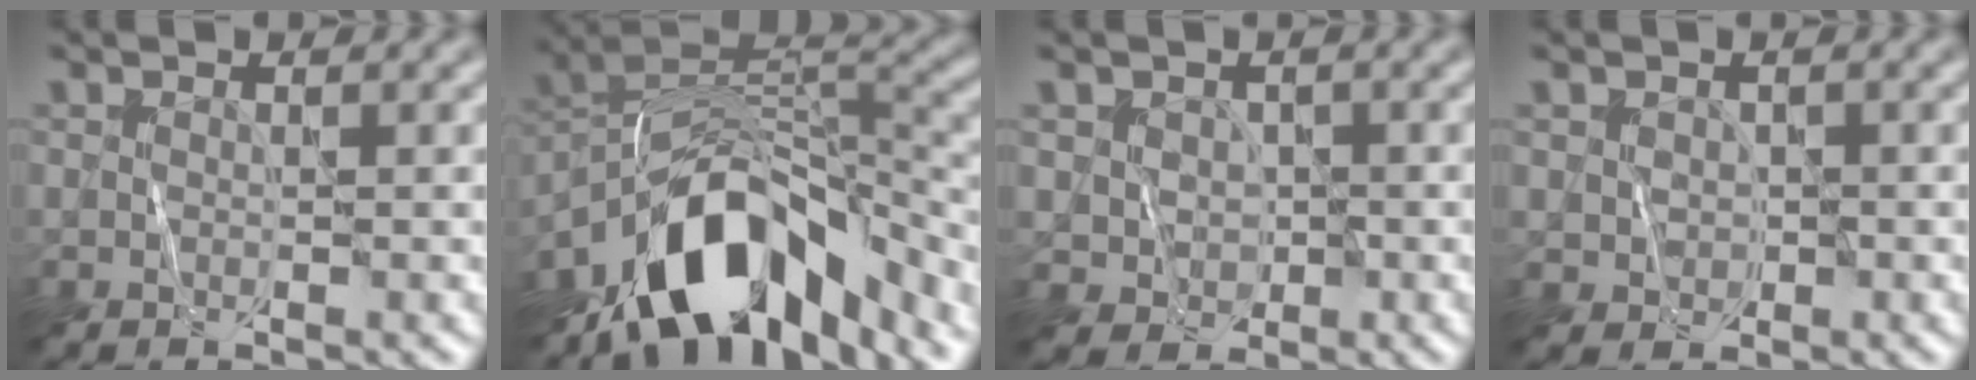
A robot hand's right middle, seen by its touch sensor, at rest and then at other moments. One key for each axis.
{"total": 12.0, "fx": -7.7, "fy": 5.3, "fz": 7.6, "tx": -0.116, "ty": 0.012, "tz": -0.147}
{"total": 2.4, "fx": 0.2, "fy": 2.3, "fz": 0.6, "tx": -0.003, "ty": -0.004, "tz": 0.003}
{"total": 1.6, "fx": 0.3, "fy": 1.5, "fz": 0.4, "tx": -0.002, "ty": -0.003, "tz": 0.005}